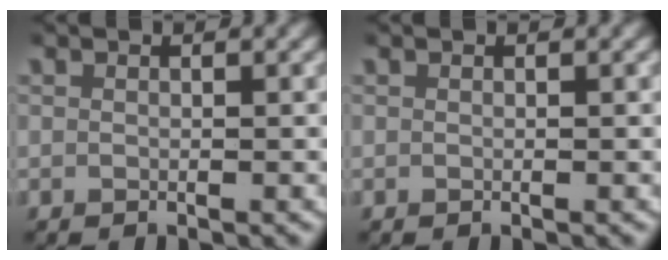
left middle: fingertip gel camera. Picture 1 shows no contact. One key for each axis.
{"total": 0.0}